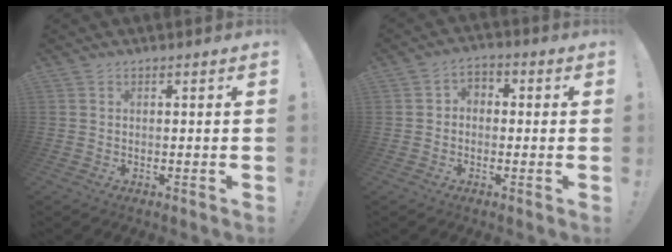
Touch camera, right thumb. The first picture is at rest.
{"total": 3.9, "force": [-1.7, 3.0, 1.7], "torque": [-0.034, 0.018, -0.030]}